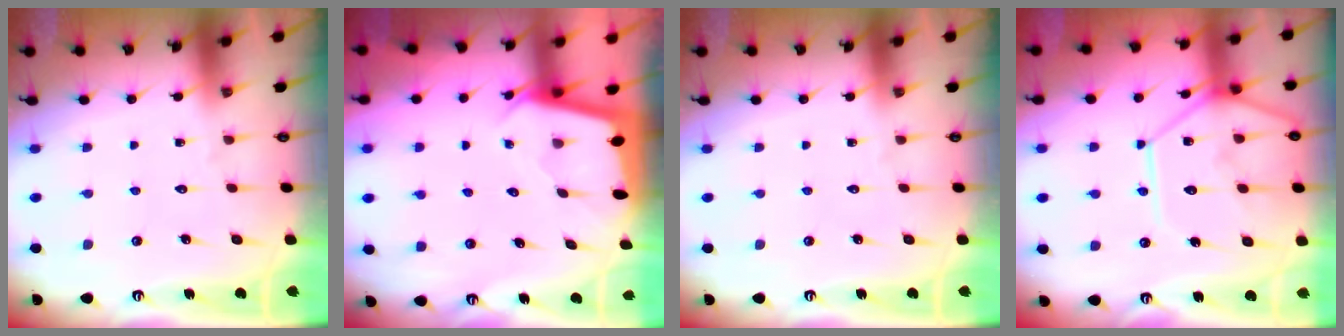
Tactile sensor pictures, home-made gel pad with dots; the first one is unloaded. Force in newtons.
{"total": 2.1, "press": 2.0, "slide": 0.2}
{"total": 0.0}
{"total": 14.8, "press": 14.7, "slide": 1.4}